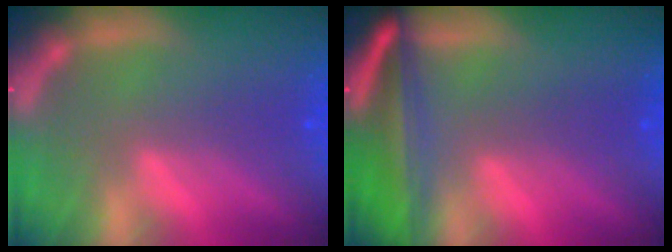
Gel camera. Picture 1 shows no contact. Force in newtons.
{"total": 8.5}